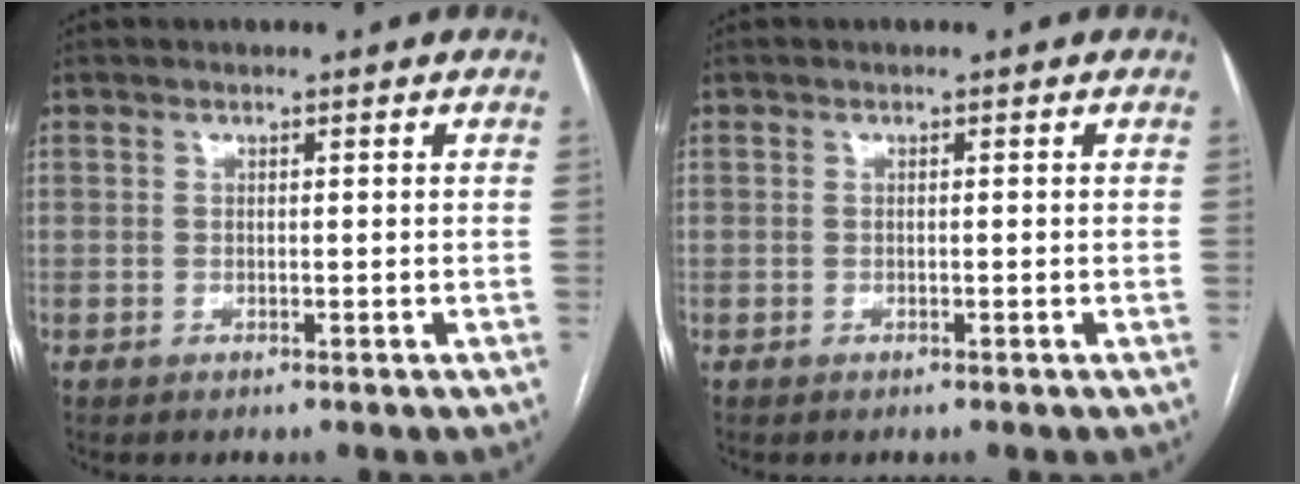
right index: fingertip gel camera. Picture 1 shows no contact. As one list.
[{"total": 0.0}]